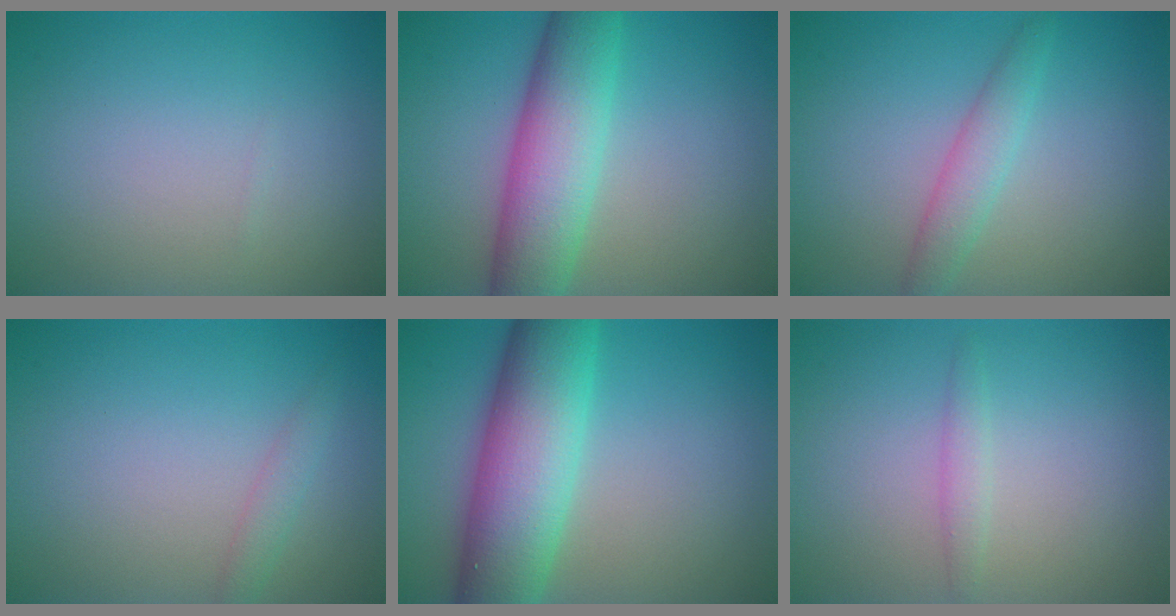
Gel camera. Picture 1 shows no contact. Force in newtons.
{"total": 7.7, "press": 7.7, "slide": 0.3}
{"total": 2.4, "press": 2.4, "slide": 0.1}
{"total": 1.3, "press": 1.3, "slide": 0.1}
{"total": 10.4, "press": 10.4, "slide": 0.2}
{"total": 1.2, "press": 1.2, "slide": 0.1}